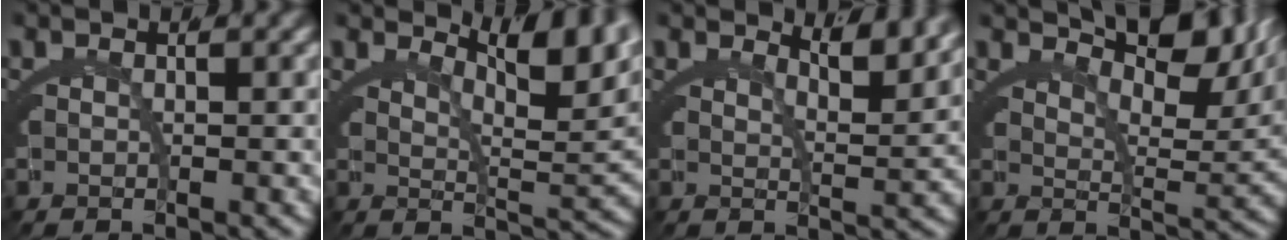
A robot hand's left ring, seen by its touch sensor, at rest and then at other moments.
{"total": 7.0, "force": [4.1, 1.0, 5.5], "torque": [-0.053, 0.008, 0.059]}
{"total": 3.9, "force": [3.3, -0.2, 2.1], "torque": [-0.020, -0.004, 0.054]}
{"total": 9.5, "force": [6.8, 2.3, 6.2], "torque": [-0.060, 0.022, 0.096]}